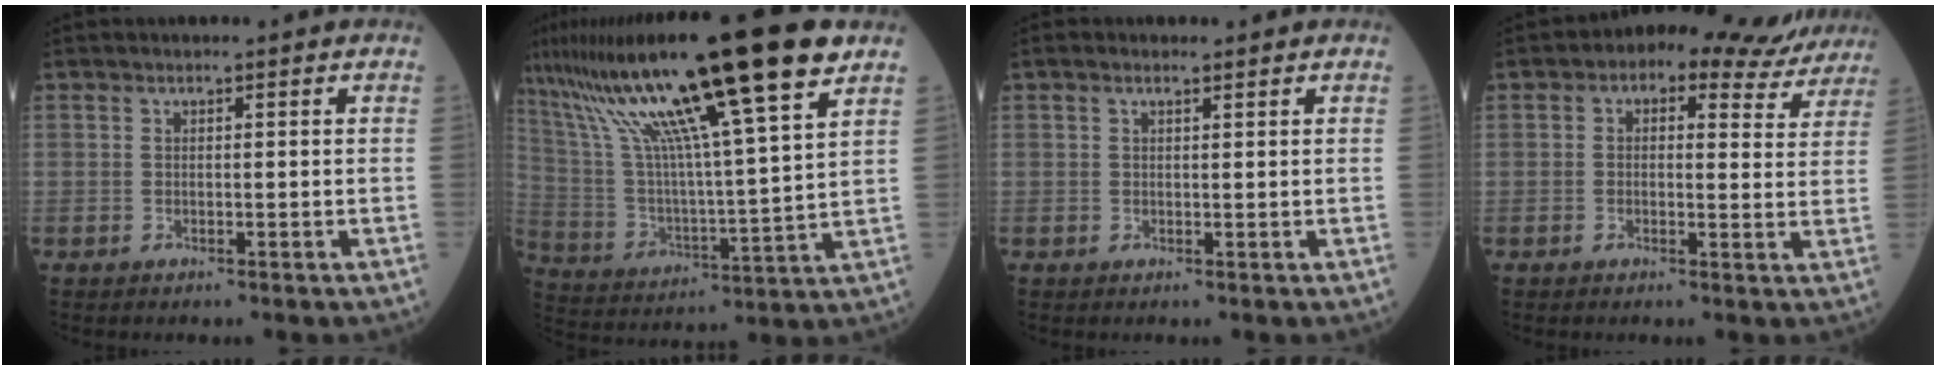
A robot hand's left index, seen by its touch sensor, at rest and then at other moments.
{"total": 25.0, "force": [16.3, 0.5, 18.9], "torque": [-0.343, 0.036, 0.281]}
{"total": 1.0, "force": [0.7, 0.3, 0.6], "torque": [-0.019, 0.007, 0.012]}
{"total": 11.2, "force": [8.7, 5.1, 4.8], "torque": [-0.048, 0.029, 0.086]}